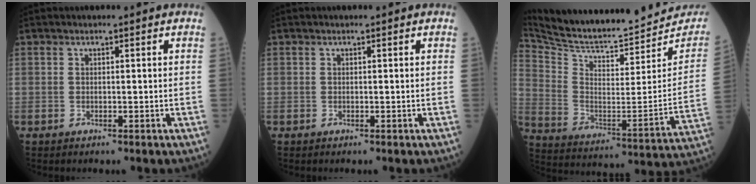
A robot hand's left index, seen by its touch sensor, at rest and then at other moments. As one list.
[{"total": 0.0}, {"total": 24.2, "force": [23.1, 3.2, 6.5], "torque": [-0.123, -0.080, 0.337]}]